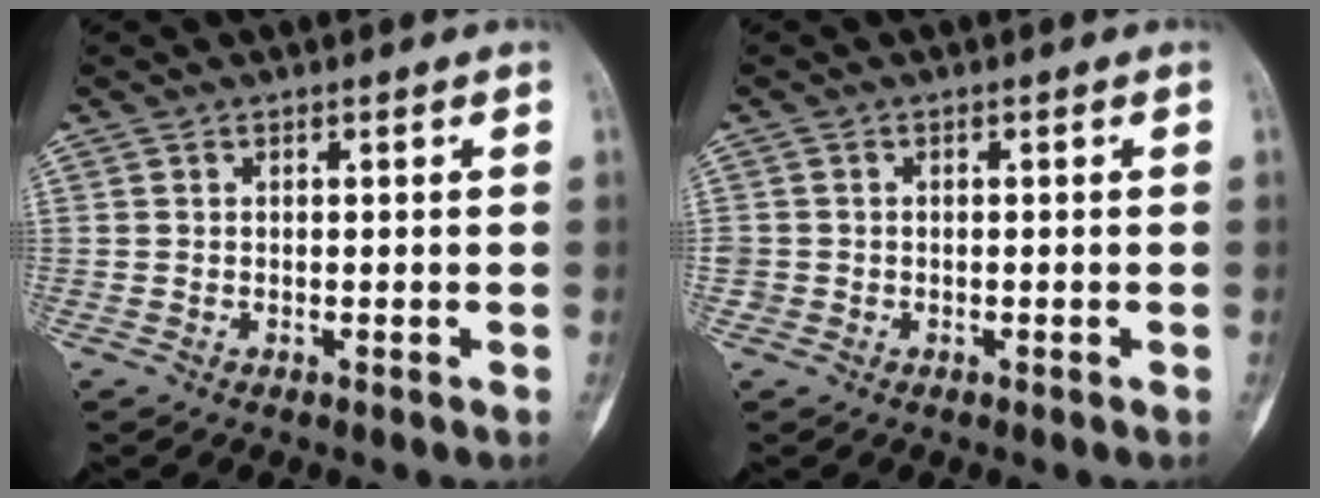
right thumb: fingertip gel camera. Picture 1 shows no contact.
{"total": 1.1, "force": [-0.4, 1.0, 0.1], "torque": [0.002, 0.002, -0.013]}